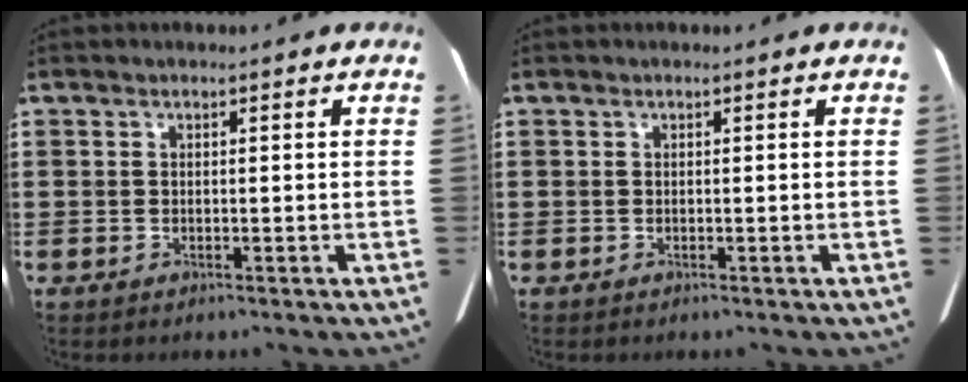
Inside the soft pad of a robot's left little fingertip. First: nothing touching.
{"total": 0.0}